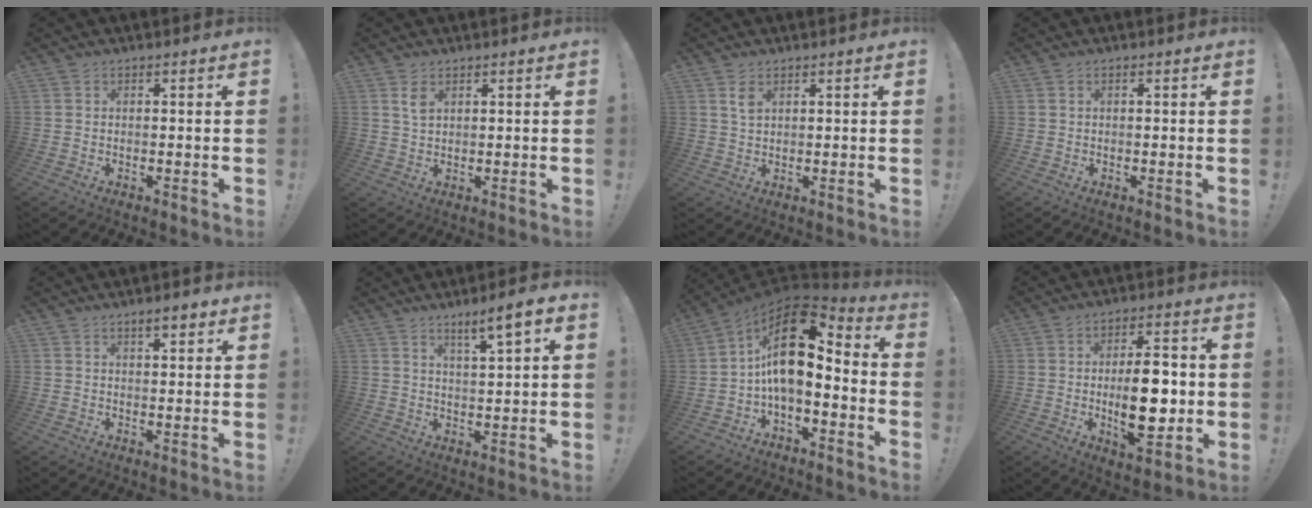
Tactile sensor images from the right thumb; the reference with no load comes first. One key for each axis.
{"total": 3.2, "fx": 1.6, "fy": 1.6, "fz": 2.2, "tx": -0.032, "ty": -0.004, "tz": 0.027}
{"total": 3.0, "fx": 1.6, "fy": 1.4, "fz": 2.0, "tx": -0.029, "ty": -0.005, "tz": 0.026}
{"total": 0.0}
{"total": 3.9, "fx": 2.6, "fy": 1.3, "fz": 2.6, "tx": -0.023, "ty": -0.014, "tz": 0.039}
{"total": 6.5, "fx": 4.1, "fy": 0.5, "fz": 5.1, "tx": -0.063, "ty": -0.025, "tz": 0.061}
{"total": 17.4, "fx": 3.1, "fy": 8.9, "fz": 14.6, "tx": -0.248, "ty": -0.016, "tz": 0.058}
{"total": 15.4, "fx": -1.1, "fy": 6.8, "fz": 13.7, "tx": -0.227, "ty": -0.009, "tz": -0.026}